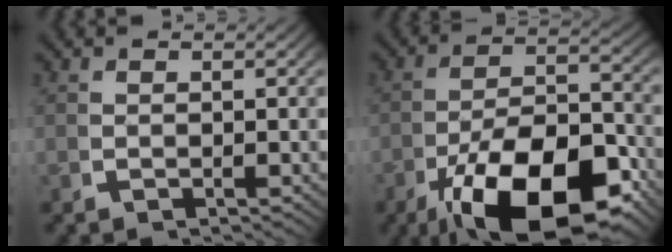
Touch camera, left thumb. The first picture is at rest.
{"total": 14.4, "force": [-5.2, 7.5, 11.1], "torque": [-0.207, -0.063, -0.053]}